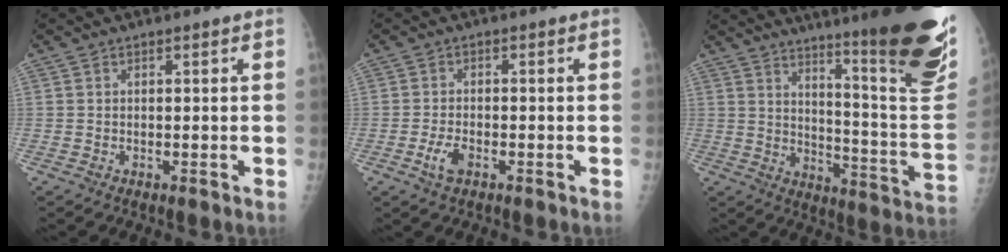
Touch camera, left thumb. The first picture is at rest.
{"total": 3.3, "force": [-1.6, 1.6, 2.4], "torque": [-0.052, 0.006, -0.029]}
{"total": 27.3, "force": [17.5, 3.3, 20.7], "torque": [-0.244, -0.102, 0.245]}